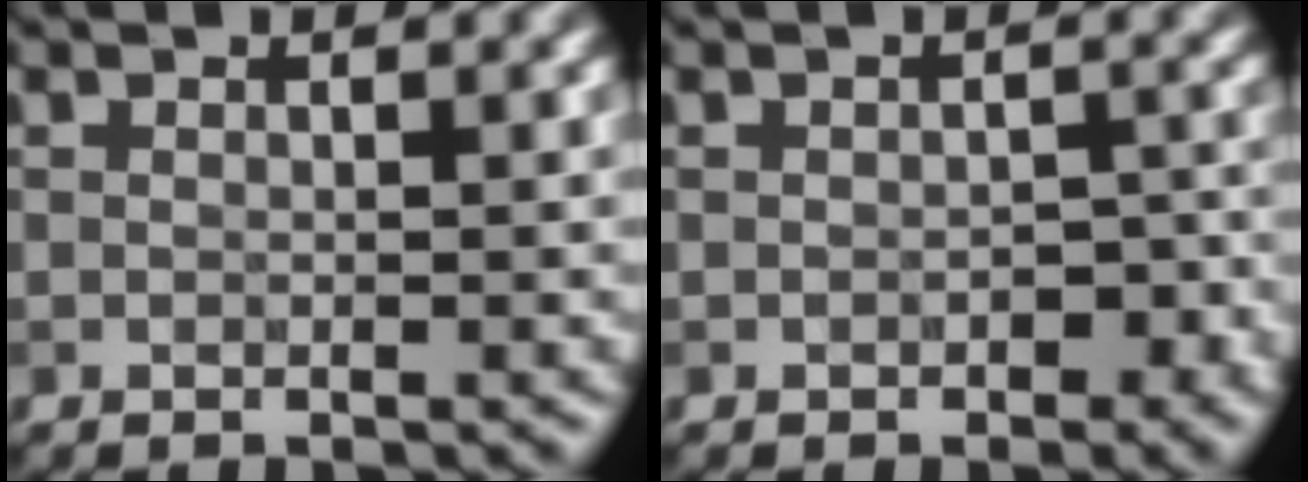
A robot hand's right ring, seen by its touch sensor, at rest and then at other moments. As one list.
[{"total": 2.0, "force": [-0.8, 1.2, 1.4], "torque": [-0.019, -0.003, -0.009]}]